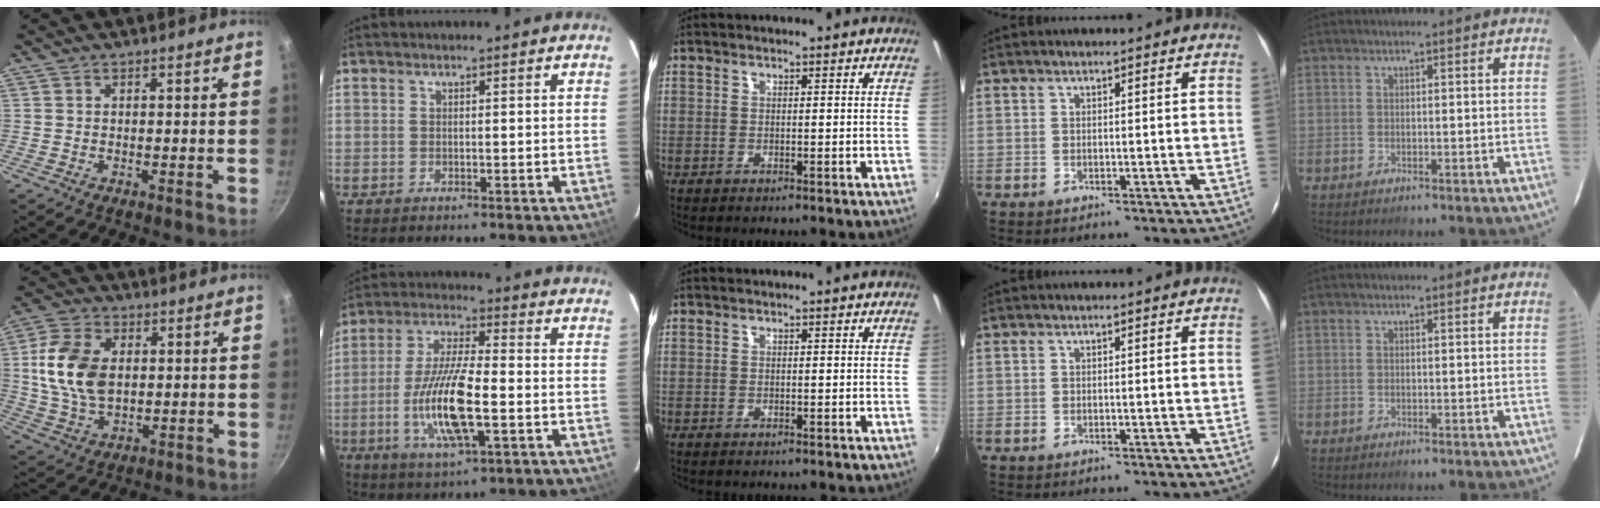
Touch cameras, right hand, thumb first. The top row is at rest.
{"thumb": {"total": 13.4, "force": [1.7, 8.8, 10.0], "torque": [-0.178, -0.002, 0.031]}, "index": {"total": 14.4, "force": [-3.6, 3.7, 13.4], "torque": [-0.274, -0.007, -0.069]}}